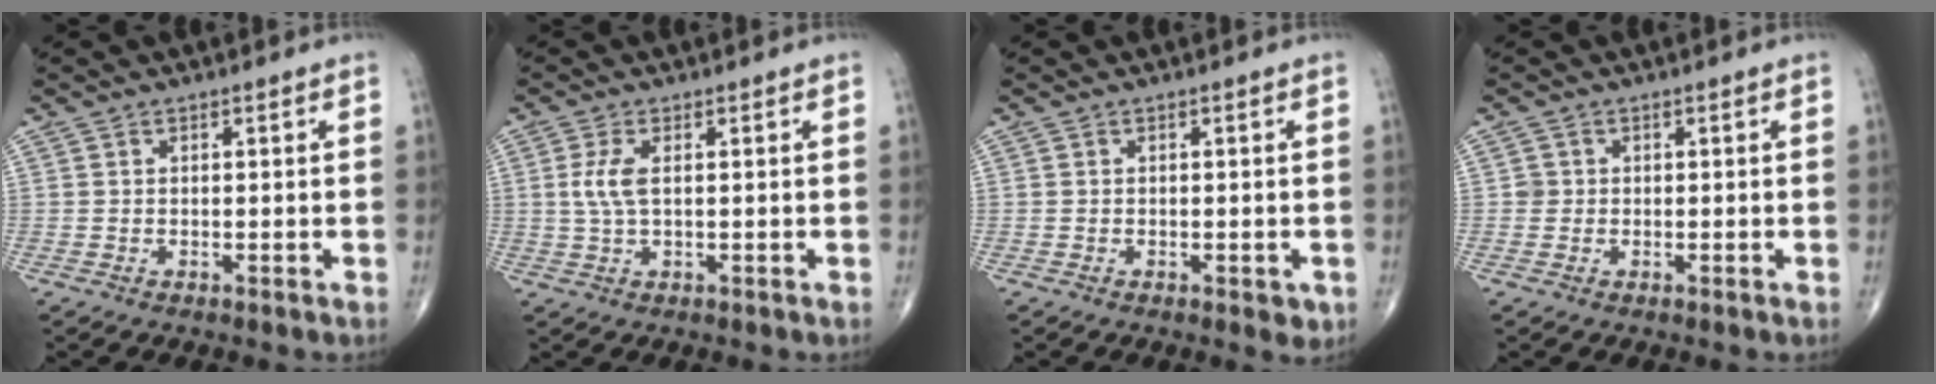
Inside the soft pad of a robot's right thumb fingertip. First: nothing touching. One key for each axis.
{"total": 4.0, "fx": 0.6, "fy": 1.5, "fz": 3.7, "tx": -0.096, "ty": 0.003, "tz": 0.013}
{"total": 2.0, "fx": -0.7, "fy": 1.0, "fz": 1.6, "tx": -0.013, "ty": -0.002, "tz": -0.006}
{"total": 1.2, "fx": 0.0, "fy": 1.2, "fz": 0.1, "tx": 0.007, "ty": 0.004, "tz": -0.001}